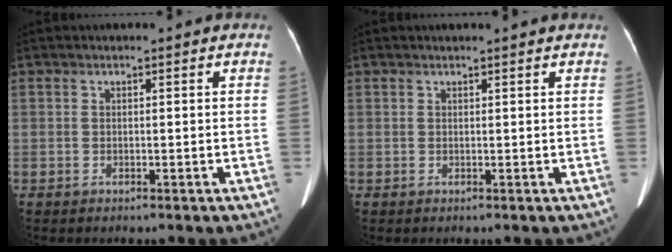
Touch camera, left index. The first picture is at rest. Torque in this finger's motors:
{"motor_torque": [0.21, -0.04, -0.02, -0.01]}